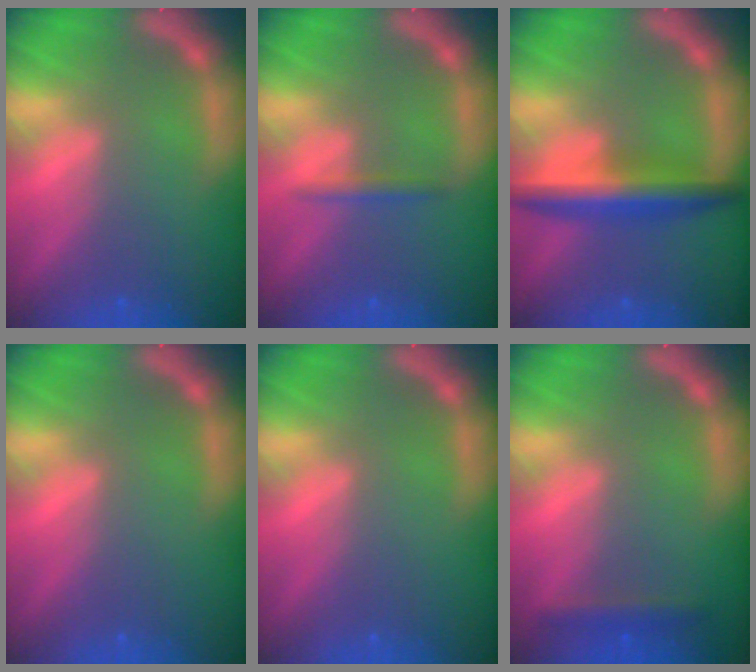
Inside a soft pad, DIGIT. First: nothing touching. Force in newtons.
{"total": 1.4}
{"total": 5.5}
{"total": 0.0}
{"total": 0.0}
{"total": 1.9}